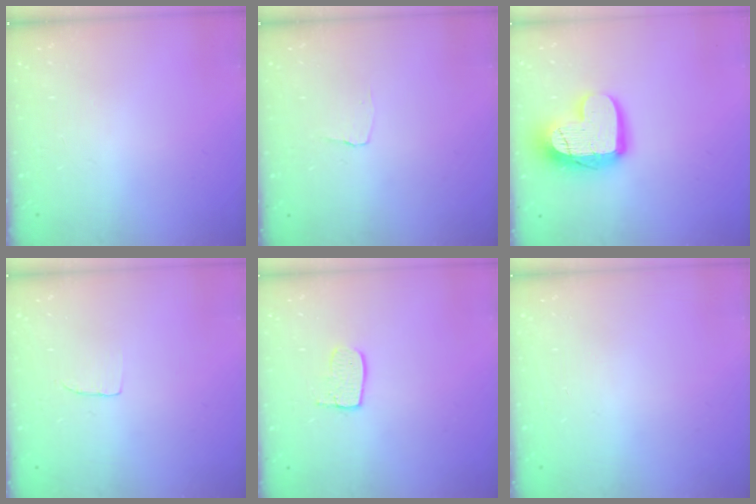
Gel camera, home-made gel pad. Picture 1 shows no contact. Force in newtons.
{"total": 2.9, "press": 2.8, "slide": 0.3}
{"total": 17.3, "press": 17.3, "slide": 1.7}
{"total": 2.7, "press": 2.7, "slide": 0.2}
{"total": 6.3, "press": 6.3, "slide": 0.4}
{"total": 0.0}